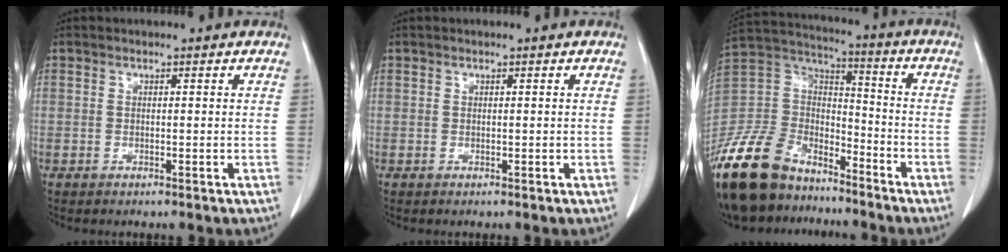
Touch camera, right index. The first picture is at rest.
{"total": 0.0}
{"total": 18.6, "force": [-14.7, 8.8, 7.3], "torque": [-0.165, 0.026, -0.274]}